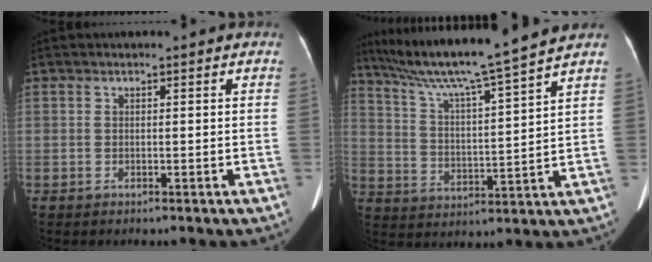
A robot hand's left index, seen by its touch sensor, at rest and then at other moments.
{"total": 15.3, "force": [12.8, -2.1, 8.0], "torque": [-0.143, -0.001, 0.211]}